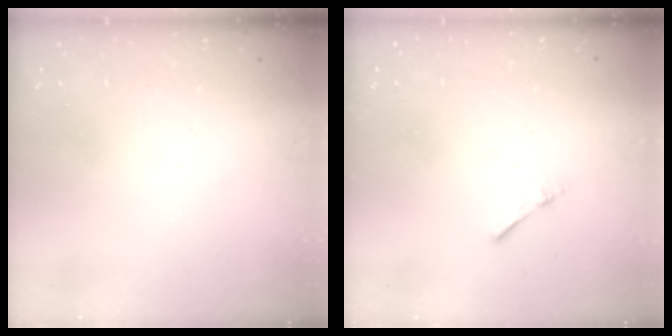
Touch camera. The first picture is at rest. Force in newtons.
{"total": 1.7, "press": 1.7, "slide": 0.3}